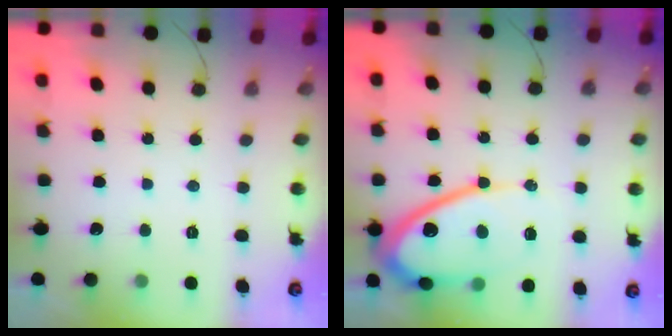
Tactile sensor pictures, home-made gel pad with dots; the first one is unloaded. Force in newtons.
{"total": 14.5, "press": 14.4, "slide": 1.4}